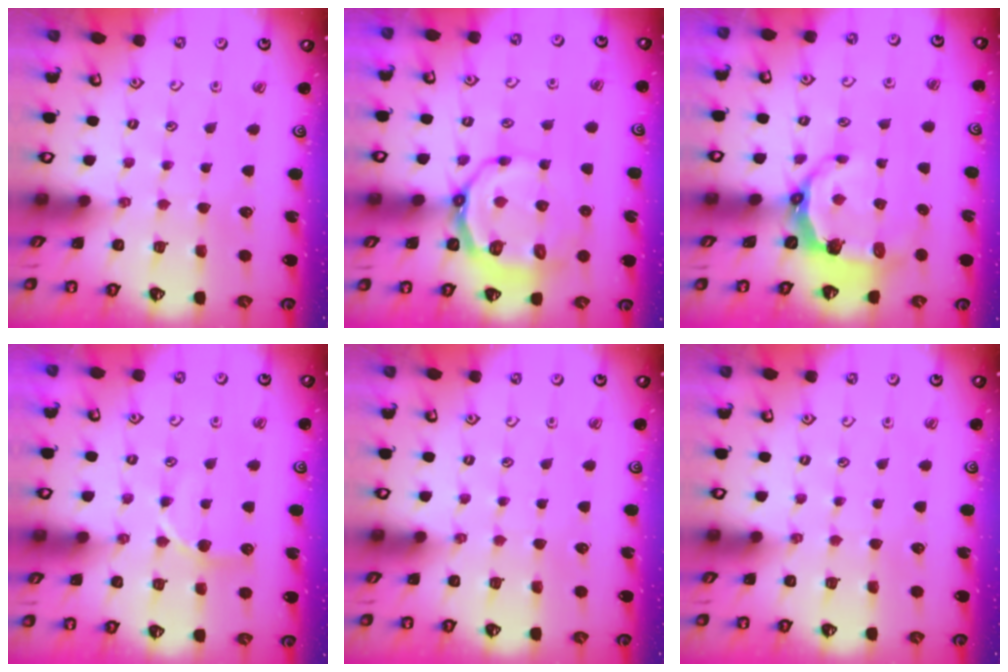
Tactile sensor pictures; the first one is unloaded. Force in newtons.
{"total": 8.9, "press": 8.3, "slide": 3.4}
{"total": 6.5, "press": 5.0, "slide": 4.1}
{"total": 6.5, "press": 6.5, "slide": 0.3}
{"total": 0.0}
{"total": 0.0}